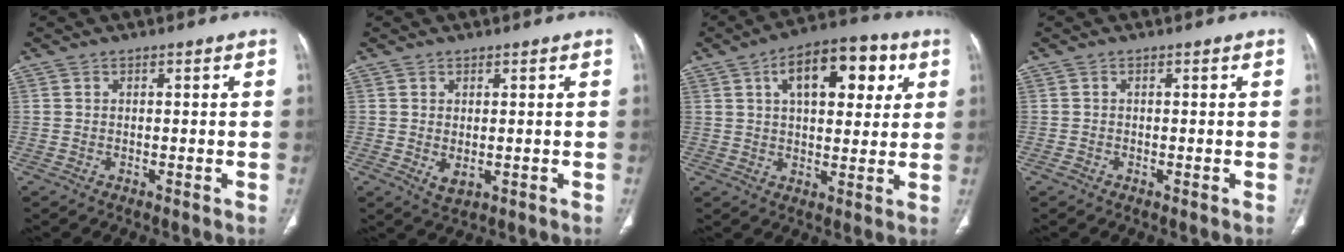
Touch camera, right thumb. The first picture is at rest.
{"total": 2.7, "force": [-0.2, 1.5, 2.3], "torque": [-0.037, -0.007, 0.007]}
{"total": 15.2, "force": [5.5, 7.6, 11.9], "torque": [-0.140, 0.007, 0.080]}
{"total": 0.7, "force": [-0.3, 0.4, 0.4], "torque": [-0.006, -0.001, -0.007]}